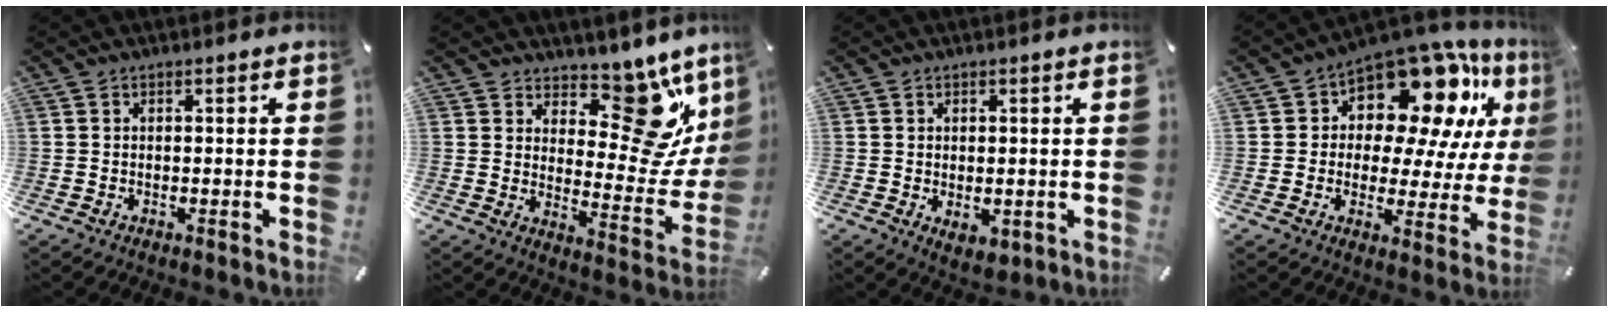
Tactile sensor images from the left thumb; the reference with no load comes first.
{"total": 14.3, "force": [9.7, 7.5, 7.4], "torque": [-0.076, -0.093, 0.165]}
{"total": 2.6, "force": [0.0, 2.0, 1.7], "torque": [-0.014, -0.002, -0.001]}
{"total": 16.6, "force": [10.0, 8.9, 9.8], "torque": [-0.147, -0.080, 0.169]}